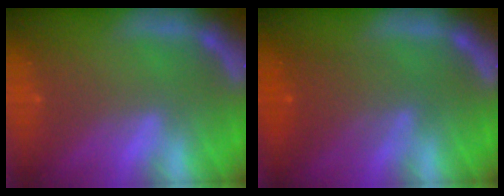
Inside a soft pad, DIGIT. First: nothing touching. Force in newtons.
{"total": 4.6}